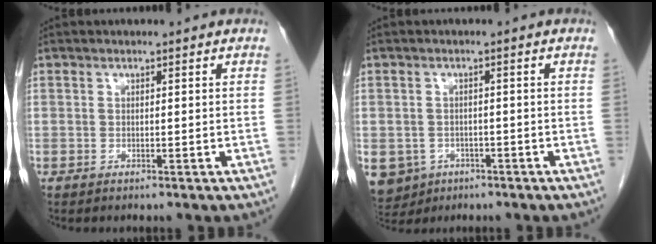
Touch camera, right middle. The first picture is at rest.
{"total": 8.5, "force": [-4.2, 7.0, 2.4], "torque": [-0.070, 0.001, -0.057]}